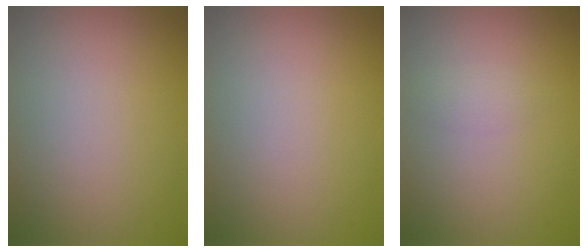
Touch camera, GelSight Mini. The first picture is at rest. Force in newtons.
{"total": 0.0}
{"total": 1.0, "press": 1.0, "slide": 0.0}